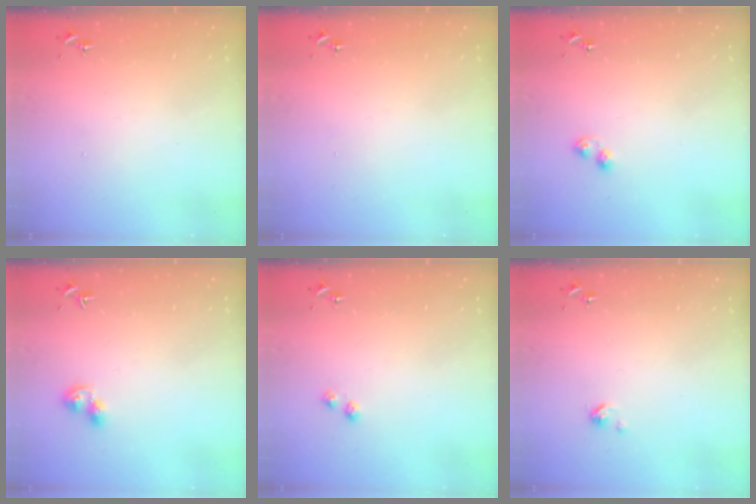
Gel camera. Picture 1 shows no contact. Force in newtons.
{"total": 0.0}
{"total": 3.7, "press": 3.7, "slide": 0.4}
{"total": 6.9, "press": 6.9, "slide": 0.8}
{"total": 3.3, "press": 3.3, "slide": 0.4}
{"total": 3.2, "press": 3.2, "slide": 0.3}